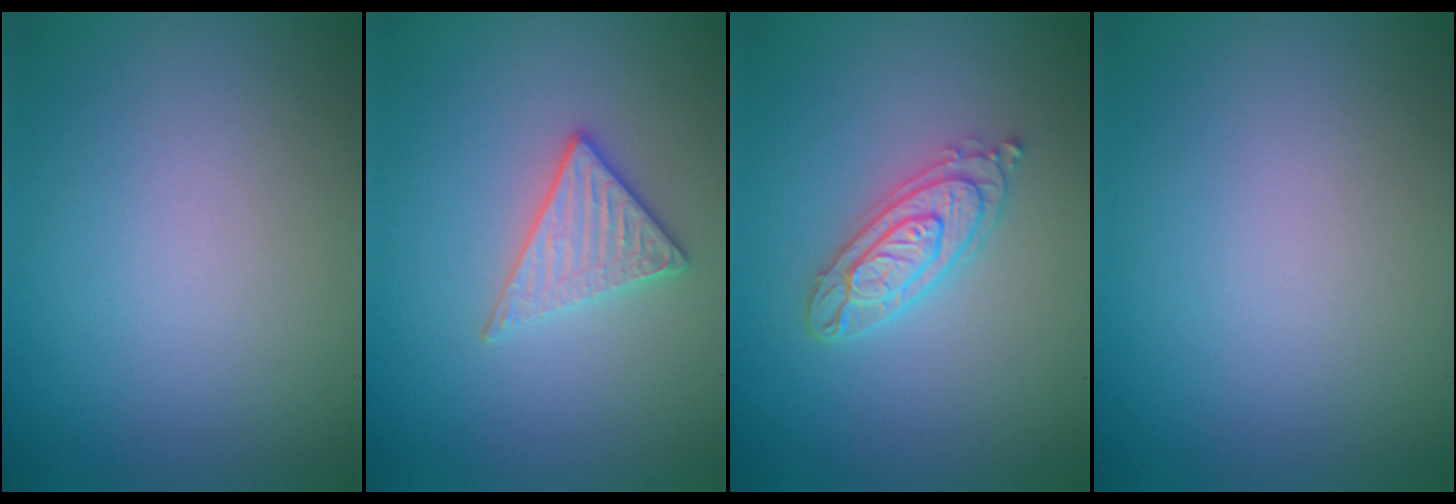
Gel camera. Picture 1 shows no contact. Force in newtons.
{"total": 2.7, "press": 2.6, "slide": 1.0}
{"total": 3.0, "press": 2.9, "slide": 0.6}
{"total": 0.0}